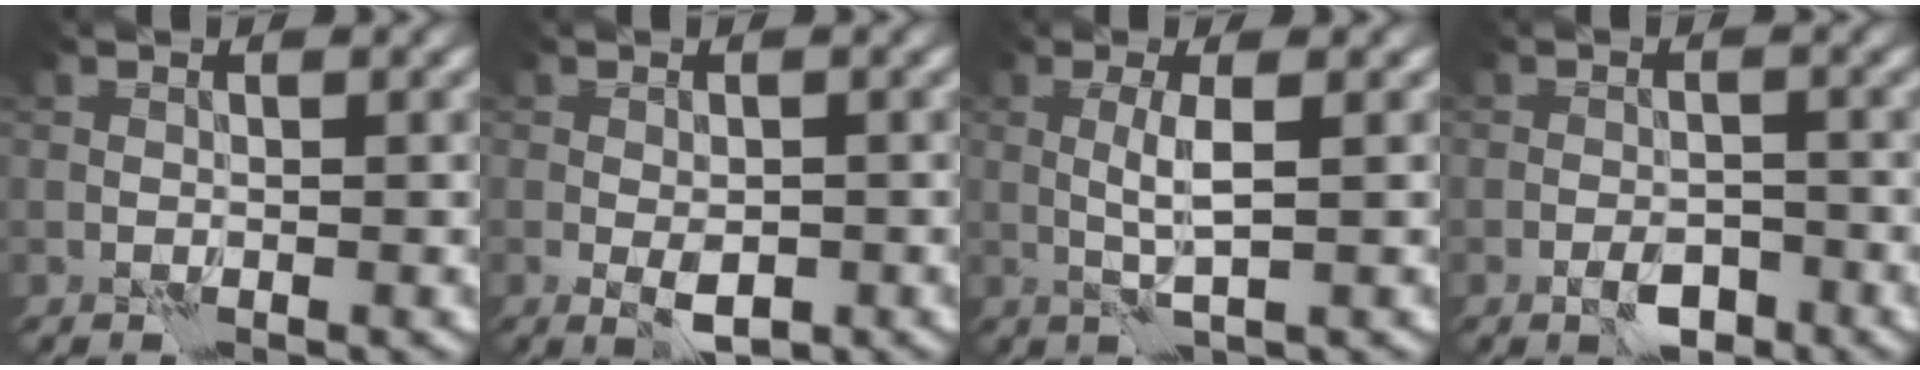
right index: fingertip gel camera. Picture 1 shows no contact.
{"total": 2.5, "force": [-0.7, 1.2, 2.1], "torque": [-0.038, -0.006, -0.010]}
{"total": 2.4, "force": [0.4, 0.1, 2.4], "torque": [-0.054, 0.002, 0.007]}
{"total": 2.7, "force": [-1.7, 1.1, 1.8], "torque": [-0.027, 0.004, -0.031]}